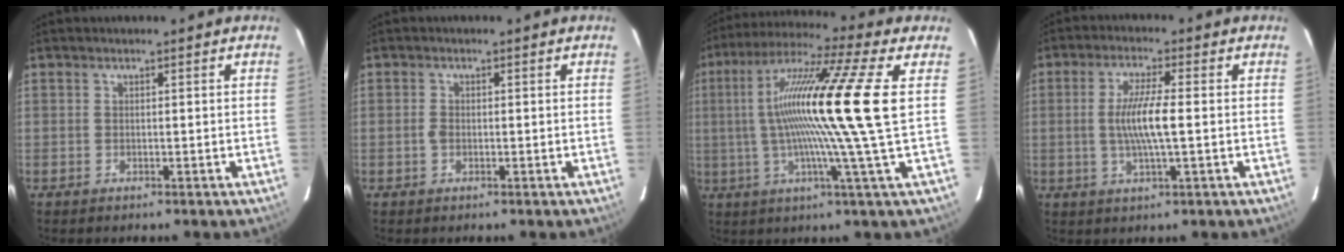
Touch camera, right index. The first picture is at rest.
{"total": 1.3, "force": [-0.3, 0.9, 0.9], "torque": [-0.019, 0.002, -0.008]}
{"total": 18.5, "force": [1.2, -2.7, 18.2], "torque": [-0.323, 0.003, 0.005]}
{"total": 7.2, "force": [-0.4, 0.6, 7.2], "torque": [-0.136, -0.003, -0.007]}